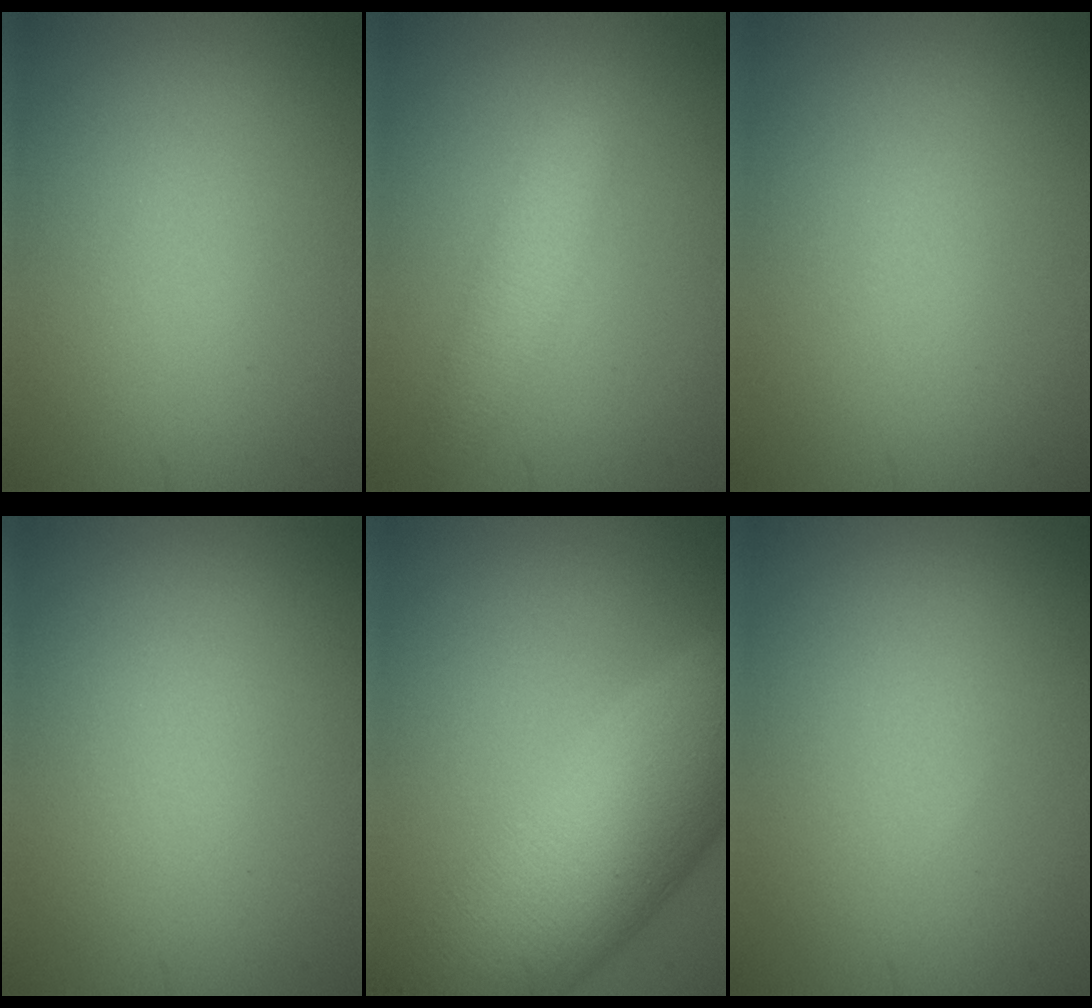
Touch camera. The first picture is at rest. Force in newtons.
{"total": 2.7, "press": 2.7, "slide": 0.1}
{"total": 0.0}
{"total": 0.0}
{"total": 12.3, "press": 12.3, "slide": 0.5}
{"total": 0.0}